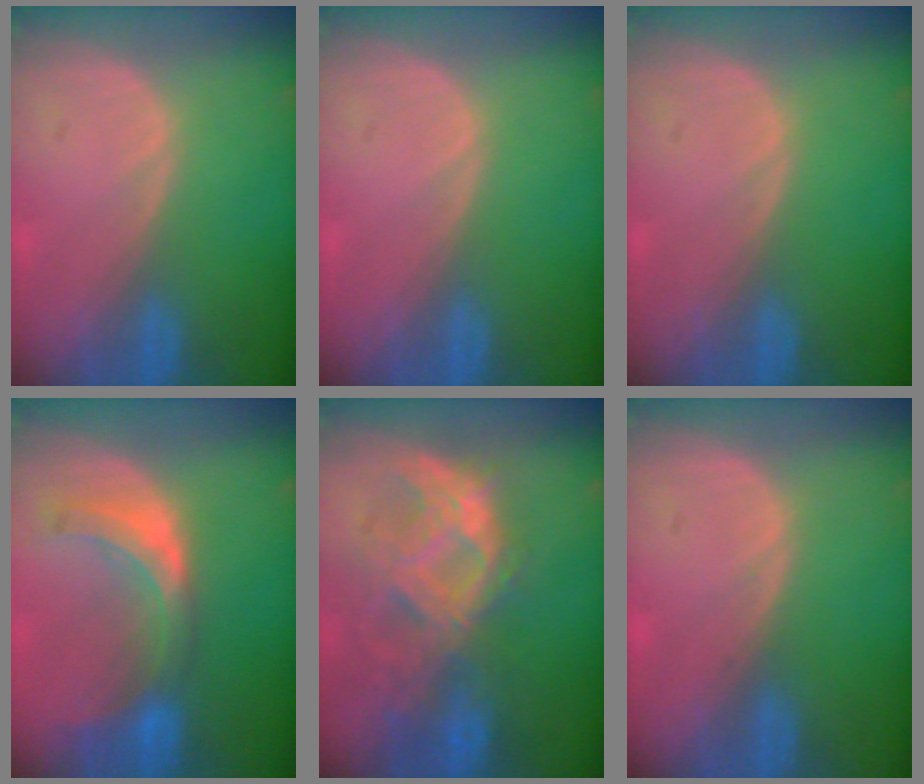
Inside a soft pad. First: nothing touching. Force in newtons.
{"total": 0.0}
{"total": 0.0}
{"total": 7.4, "press": 6.7, "slide": 2.9}
{"total": 9.6, "press": 8.9, "slide": 3.8}
{"total": 0.5, "press": 0.1, "slide": 0.5}